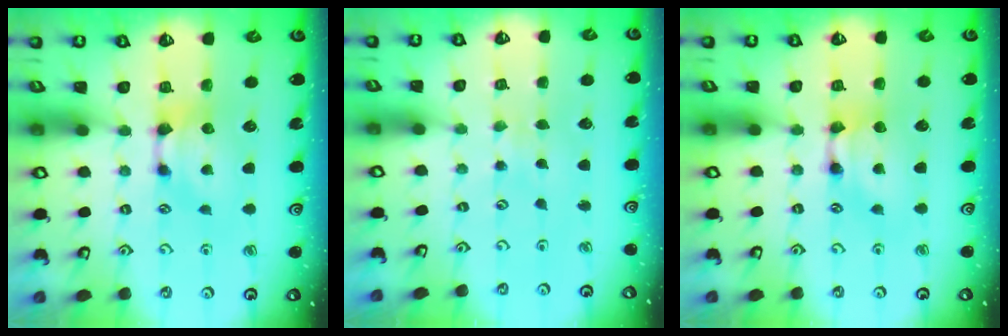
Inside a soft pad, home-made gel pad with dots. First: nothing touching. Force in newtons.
{"total": 3.7, "press": 3.7, "slide": 0.0}
{"total": 1.8, "press": 1.8, "slide": 0.1}